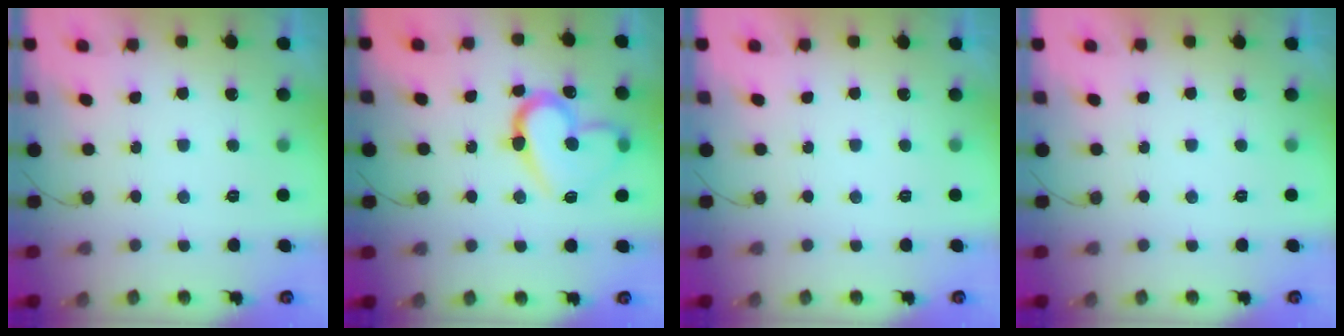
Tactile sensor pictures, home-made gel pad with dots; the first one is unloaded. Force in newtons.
{"total": 15.6, "press": 15.5, "slide": 1.4}
{"total": 1.7, "press": 1.7, "slide": 0.0}
{"total": 1.7, "press": 1.7, "slide": 0.0}